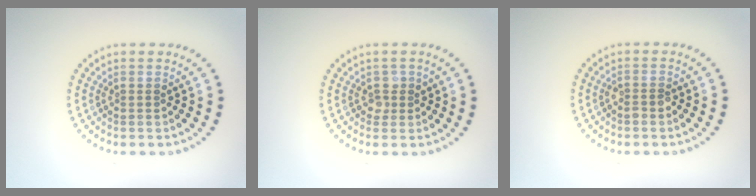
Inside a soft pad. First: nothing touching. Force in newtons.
{"total": 1.2, "press": 1.1, "slide": 0.5}
{"total": 1.1, "press": 1.1, "slide": 0.4}